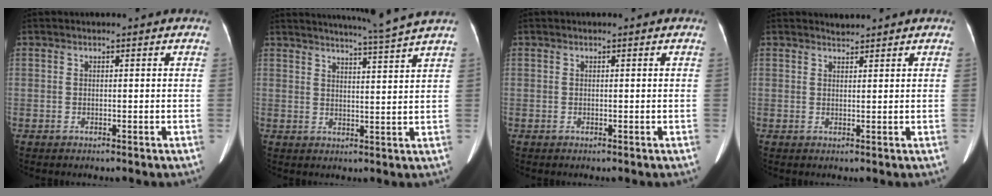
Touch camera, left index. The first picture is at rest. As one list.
[{"total": 8.6, "force": [7.7, -2.5, 2.9], "torque": [-0.047, -0.022, 0.104]}, {"total": 0.0}, {"total": 1.1, "force": [1.1, -0.1, -0.2], "torque": [-0.007, 0.001, 0.021]}]